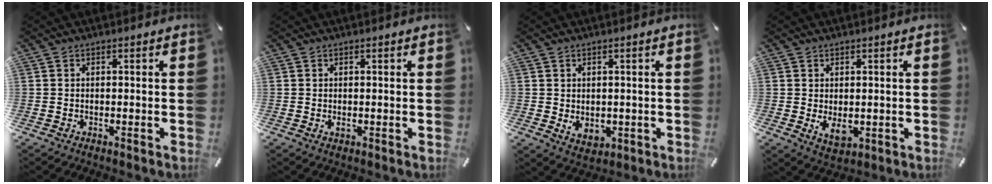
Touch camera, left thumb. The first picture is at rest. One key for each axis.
{"total": 0.9, "fx": 0.1, "fy": 0.1, "fz": 0.9, "tx": -0.016, "ty": -0.003, "tz": 0.002}
{"total": 3.2, "fx": 0.6, "fy": 2.7, "fz": 1.7, "tx": -0.023, "ty": -0.005, "tz": 0.010}
{"total": 4.4, "fx": -0.2, "fy": 2.6, "fz": 3.6, "tx": -0.076, "ty": -0.007, "tz": -0.007}